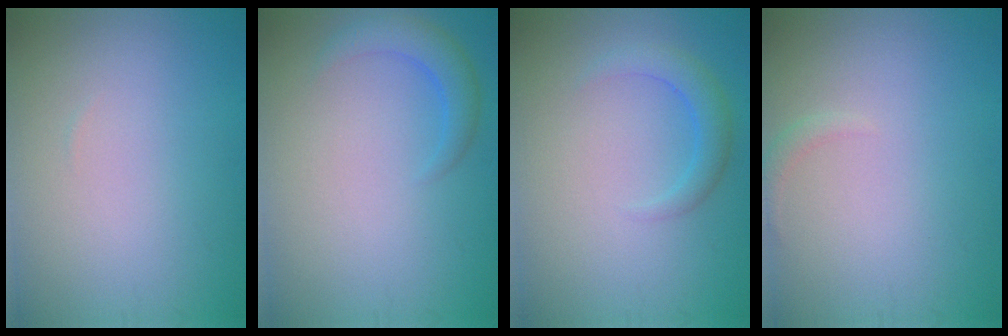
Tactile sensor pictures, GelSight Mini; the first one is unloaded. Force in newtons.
{"total": 2.4, "press": 2.4, "slide": 0.2}
{"total": 2.1, "press": 2.1, "slide": 0.3}
{"total": 0.8, "press": 0.7, "slide": 0.1}